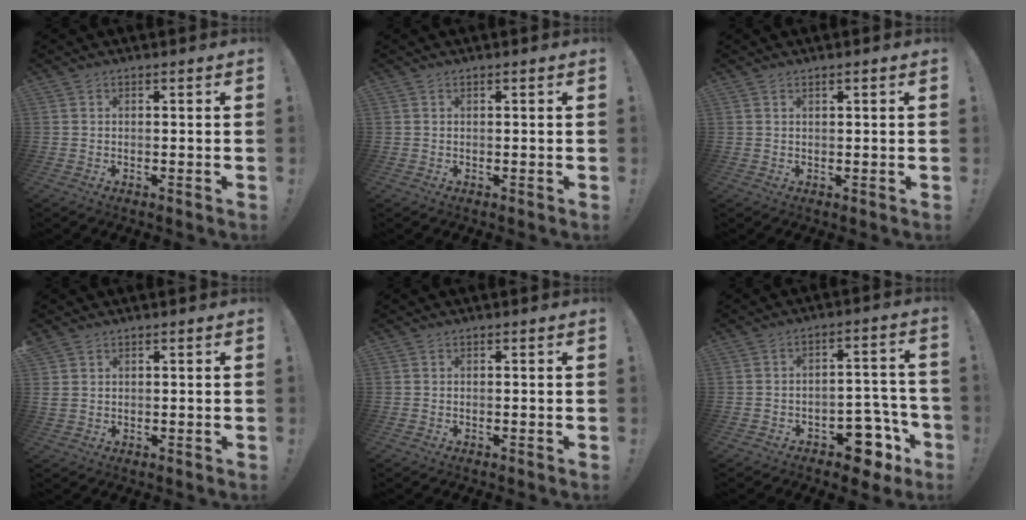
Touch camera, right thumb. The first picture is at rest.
{"total": 0.0}
{"total": 1.0, "force": [0.6, 0.0, 0.8], "torque": [-0.018, 0.001, 0.011]}
{"total": 2.3, "force": [1.6, 1.4, 0.8], "torque": [-0.008, -0.005, 0.030]}
{"total": 0.0}
{"total": 10.5, "force": [-6.4, 5.7, 6.1], "torque": [-0.043, 0.046, -0.106]}